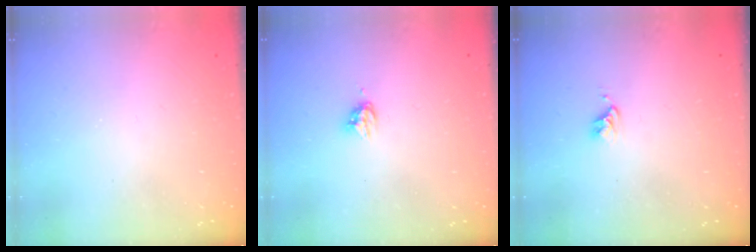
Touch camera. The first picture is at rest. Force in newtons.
{"total": 4.7, "press": 4.6, "slide": 0.6}
{"total": 2.7, "press": 2.7, "slide": 0.4}